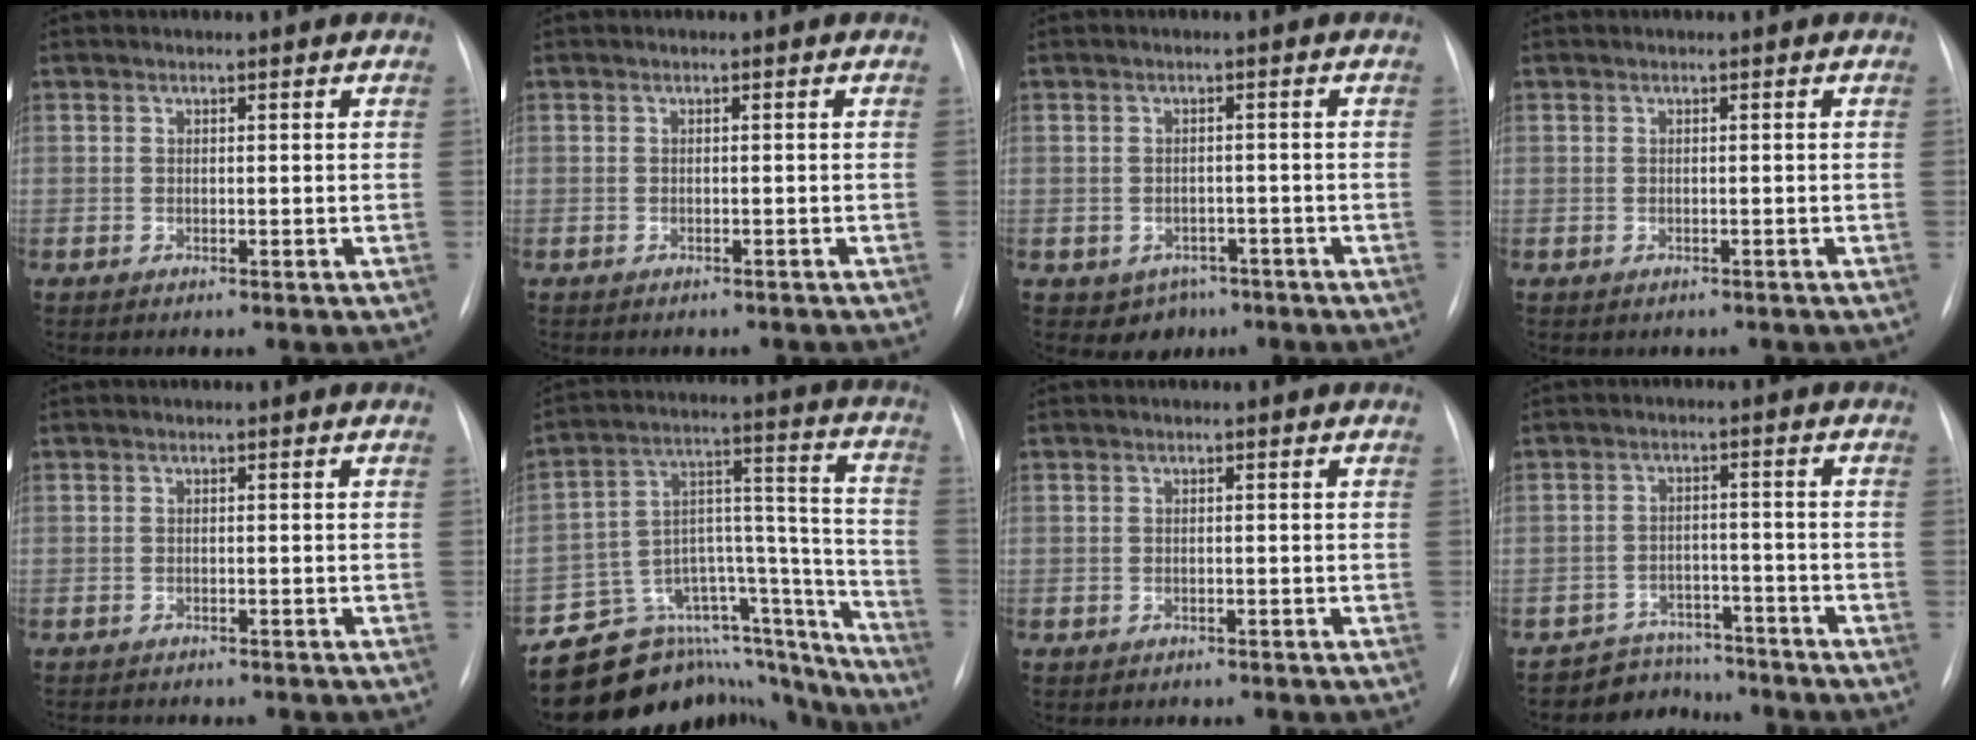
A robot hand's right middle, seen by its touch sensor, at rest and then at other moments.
{"total": 2.3, "force": [-2.1, 0.8, 0.6], "torque": [-0.011, -0.003, -0.023]}
{"total": 4.0, "force": [-2.3, 3.2, 0.8], "torque": [-0.006, 0.010, -0.022]}
{"total": 1.0, "force": [-0.7, 0.6, 0.1], "torque": [-0.004, 0.002, -0.008]}
{"total": 4.7, "force": [-4.1, 1.4, 1.6], "torque": [-0.021, -0.004, -0.051]}
{"total": 20.6, "force": [-18.8, 7.6, 3.8], "torque": [-0.025, 0.098, -0.273]}
{"total": 1.0, "force": [-0.7, 0.7, 0.0], "torque": [-0.008, 0.002, -0.010]}
{"total": 6.3, "force": [-5.7, 2.7, -0.9], "torque": [0.022, 0.031, -0.088]}